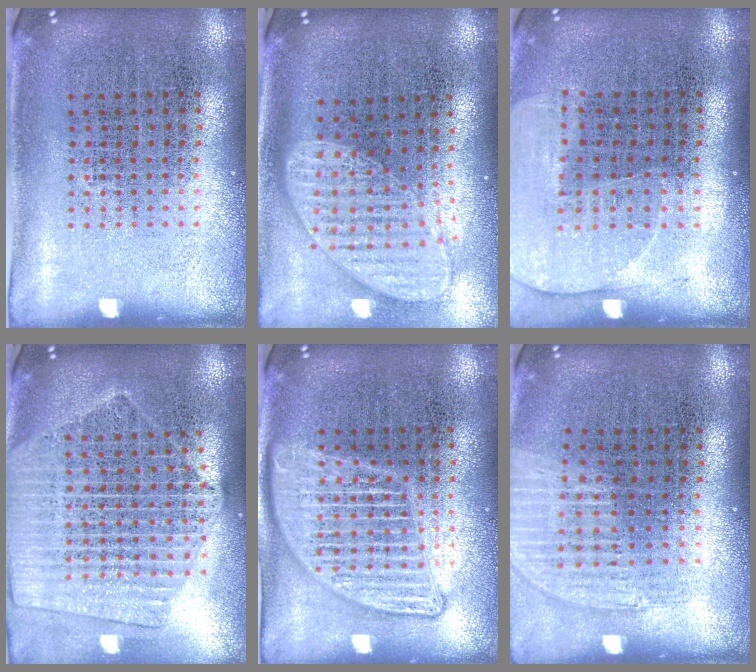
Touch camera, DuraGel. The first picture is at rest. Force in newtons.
{"total": 2.0, "press": 1.5, "slide": 1.2}
{"total": 1.4, "press": 1.3, "slide": 0.5}
{"total": 2.2, "press": 1.9, "slide": 1.1}
{"total": 2.8, "press": 2.8, "slide": 0.2}
{"total": 1.2, "press": 1.2, "slide": 0.3}